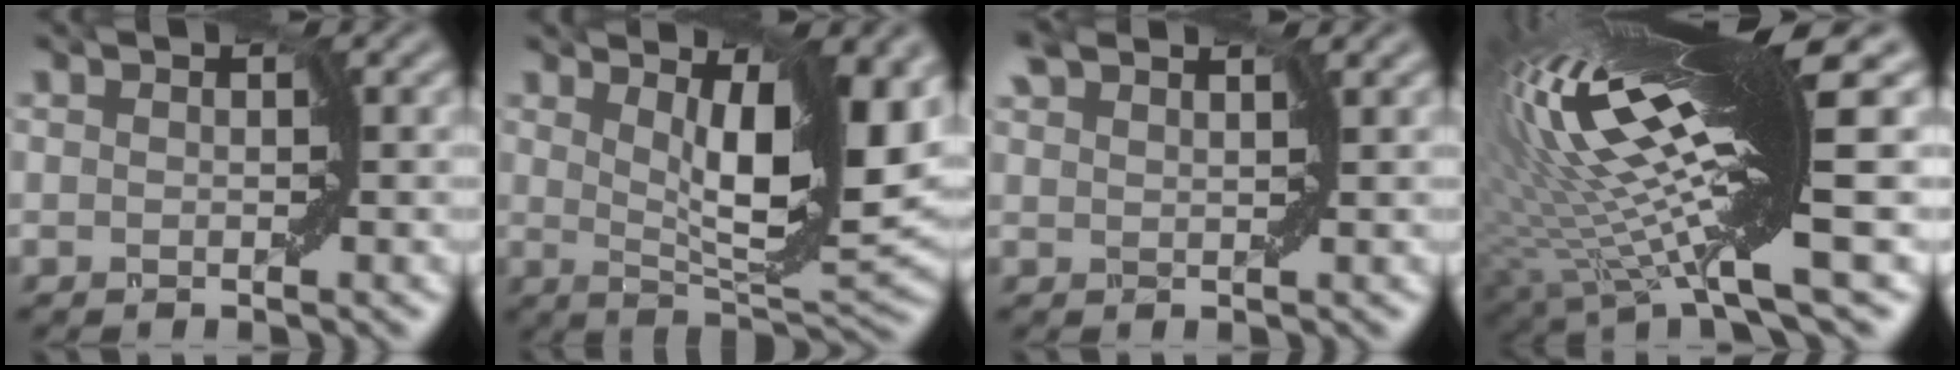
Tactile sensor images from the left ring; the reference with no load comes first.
{"total": 9.4, "force": [2.0, 2.6, 8.8], "torque": [-0.141, -0.012, 0.037]}
{"total": 1.3, "force": [1.2, 0.2, 0.5], "torque": [-0.010, 0.002, 0.018]}
{"total": 16.1, "force": [4.6, 2.2, 15.2], "torque": [-0.283, 0.009, 0.093]}